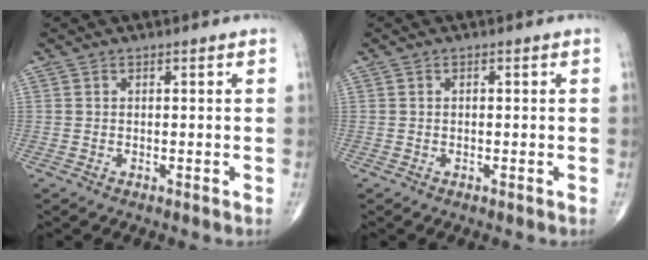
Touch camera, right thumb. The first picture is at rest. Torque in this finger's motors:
{"motor_torque": [-0.19, -0.08, 0.14, 0.06, -0.02]}